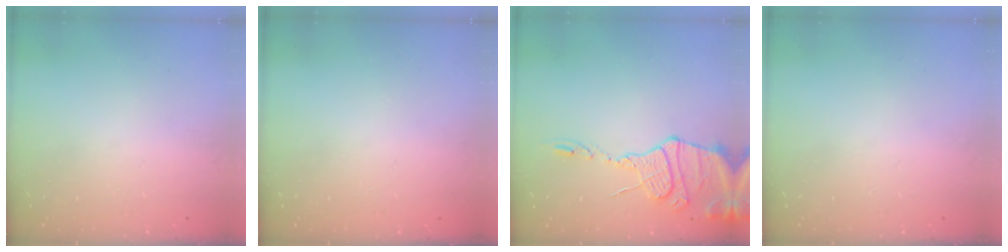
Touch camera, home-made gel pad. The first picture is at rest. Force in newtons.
{"total": 0.0}
{"total": 14.6, "press": 14.5, "slide": 1.9}
{"total": 0.0}